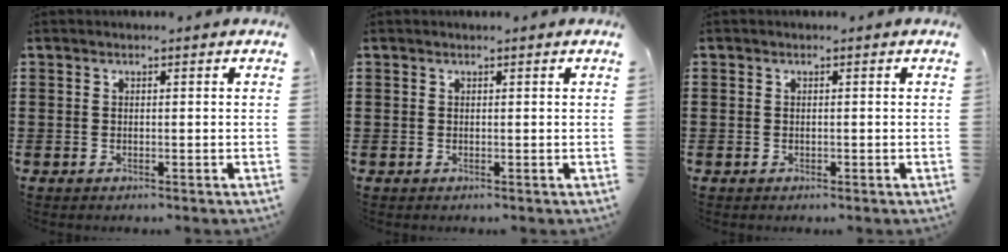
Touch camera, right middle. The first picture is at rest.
{"total": 0.0}
{"total": 0.0}